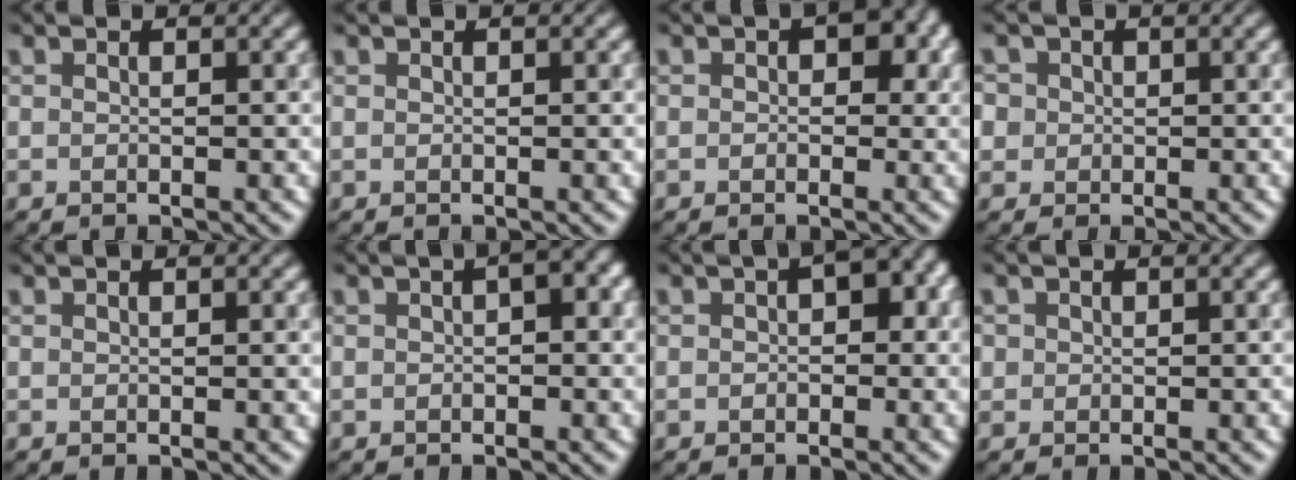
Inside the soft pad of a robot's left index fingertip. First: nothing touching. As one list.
[{"total": 0.5, "force": [0.3, 0.1, 0.5], "torque": [-0.004, 0.002, 0.005]}, {"total": 3.1, "force": [0.6, 2.2, 2.1], "torque": [-0.012, -0.002, 0.005]}, {"total": 3.9, "force": [1.5, 3.3, 1.5], "torque": [-0.030, 0.020, 0.010]}, {"total": 0.9, "force": [0.3, 0.2, 0.8], "torque": [-0.008, 0.001, 0.004]}, {"total": 2.4, "force": [0.4, 1.1, 2.1], "torque": [-0.022, 0.009, 0.003]}, {"total": 3.0, "force": [0.3, 1.8, 2.3], "torque": [-0.023, 0.005, -0.003]}, {"total": 0.9, "force": [0.2, 0.9, 0.2], "torque": [0.004, -0.002, 0.001]}]